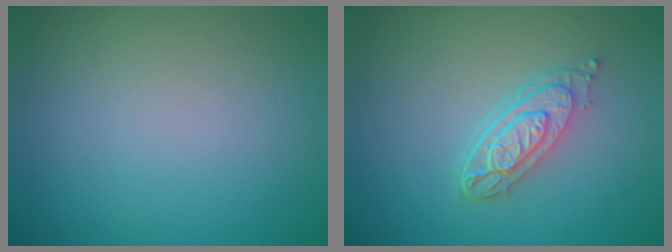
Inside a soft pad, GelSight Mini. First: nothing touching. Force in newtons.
{"total": 4.0, "press": 3.1, "slide": 2.6}